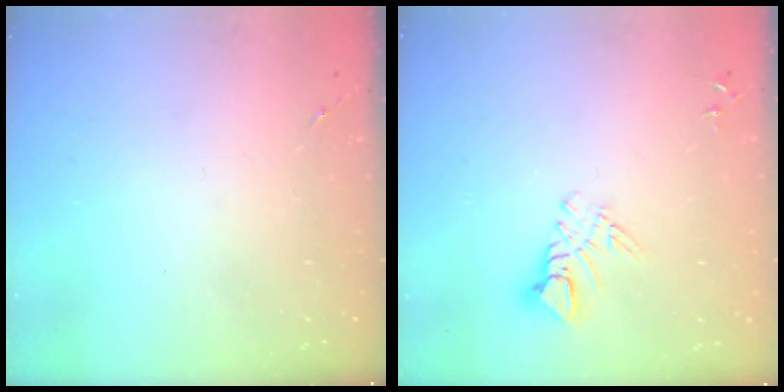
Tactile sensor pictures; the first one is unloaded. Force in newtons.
{"total": 7.5, "press": 7.5, "slide": 0.7}